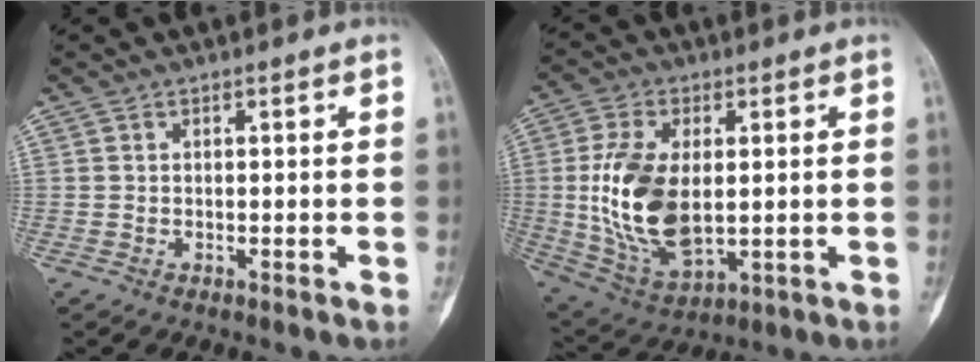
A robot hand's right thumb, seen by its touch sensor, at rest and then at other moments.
{"total": 16.0, "force": [0.4, 8.7, 13.4], "torque": [-0.265, -0.011, 0.021]}